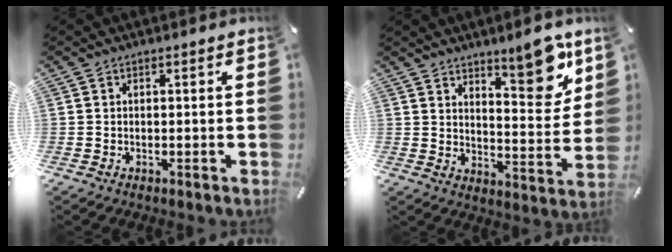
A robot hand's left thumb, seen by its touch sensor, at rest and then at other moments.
{"total": 12.1, "force": [8.7, 4.5, 7.2], "torque": [-0.074, -0.069, 0.146]}